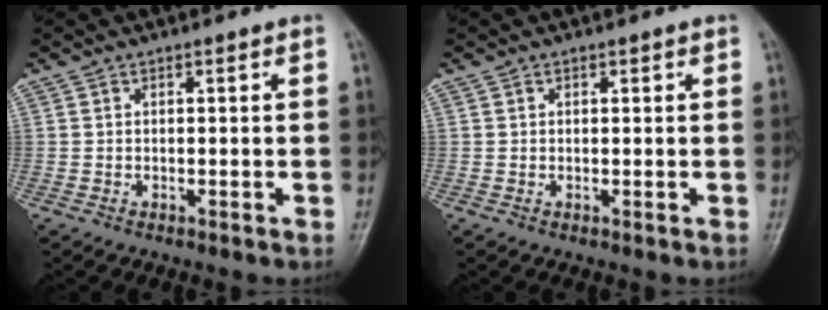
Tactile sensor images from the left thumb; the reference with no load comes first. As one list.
[{"total": 0.5, "force": [0.3, 0.3, 0.2], "torque": [0.003, -0.001, 0.003]}]